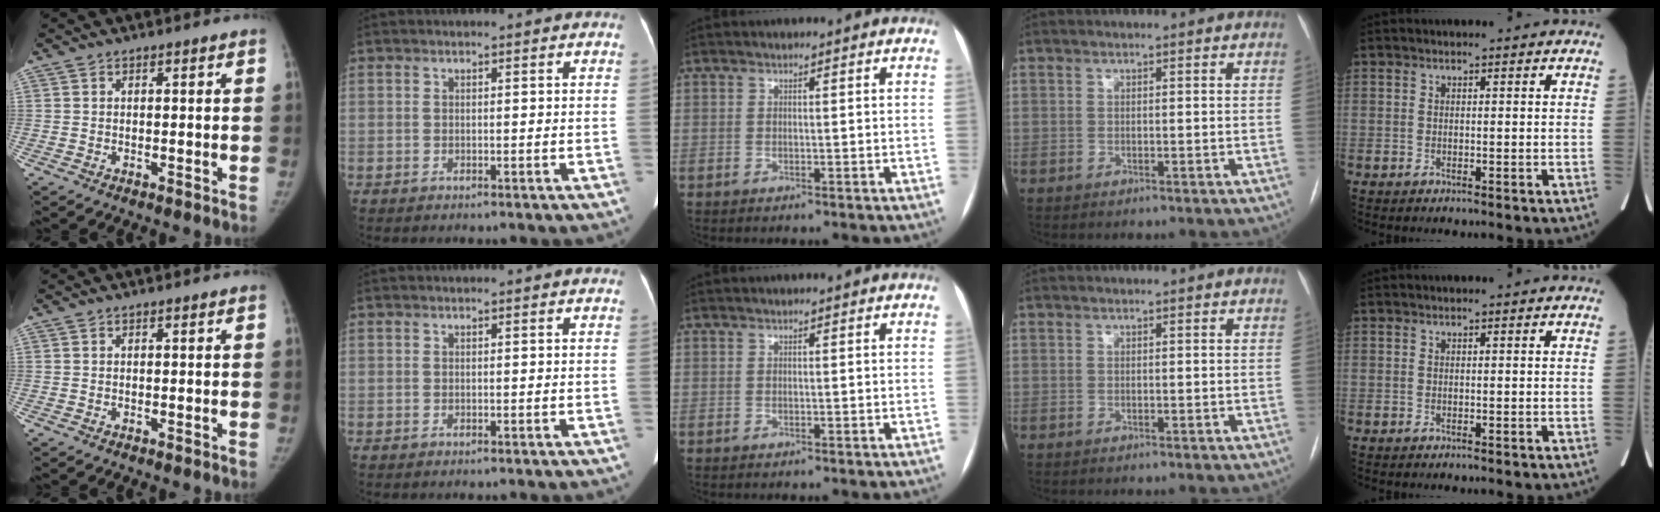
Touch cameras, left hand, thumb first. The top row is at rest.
{}